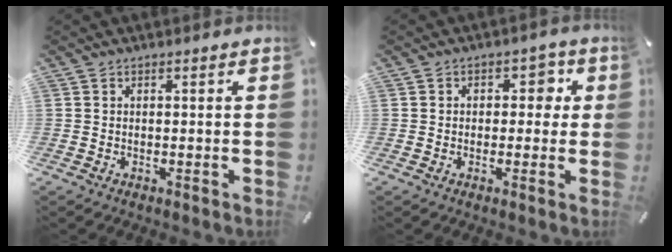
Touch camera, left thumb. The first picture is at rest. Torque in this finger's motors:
{"motor_torque": [-0.05, 0.06, 0.10, 0.06, -0.04]}